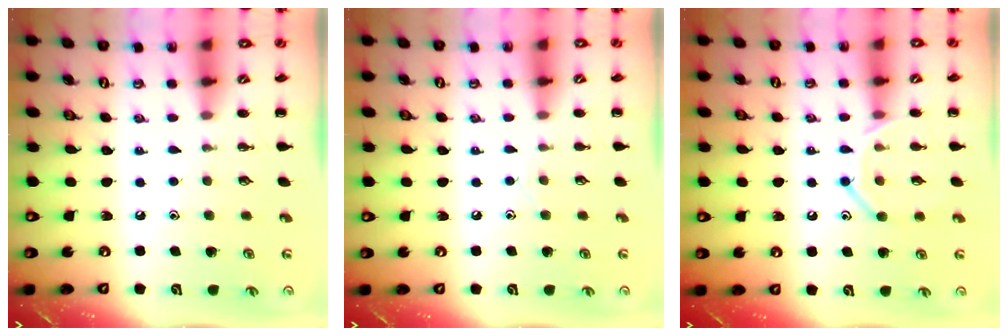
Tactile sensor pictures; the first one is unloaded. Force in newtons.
{"total": 3.9, "press": 3.8, "slide": 1.1}
{"total": 10.8, "press": 10.8, "slide": 0.9}